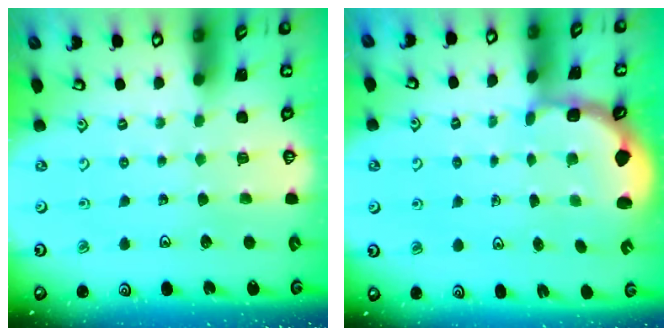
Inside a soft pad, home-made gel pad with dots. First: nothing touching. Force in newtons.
{"total": 2.5, "press": 2.2, "slide": 1.2}